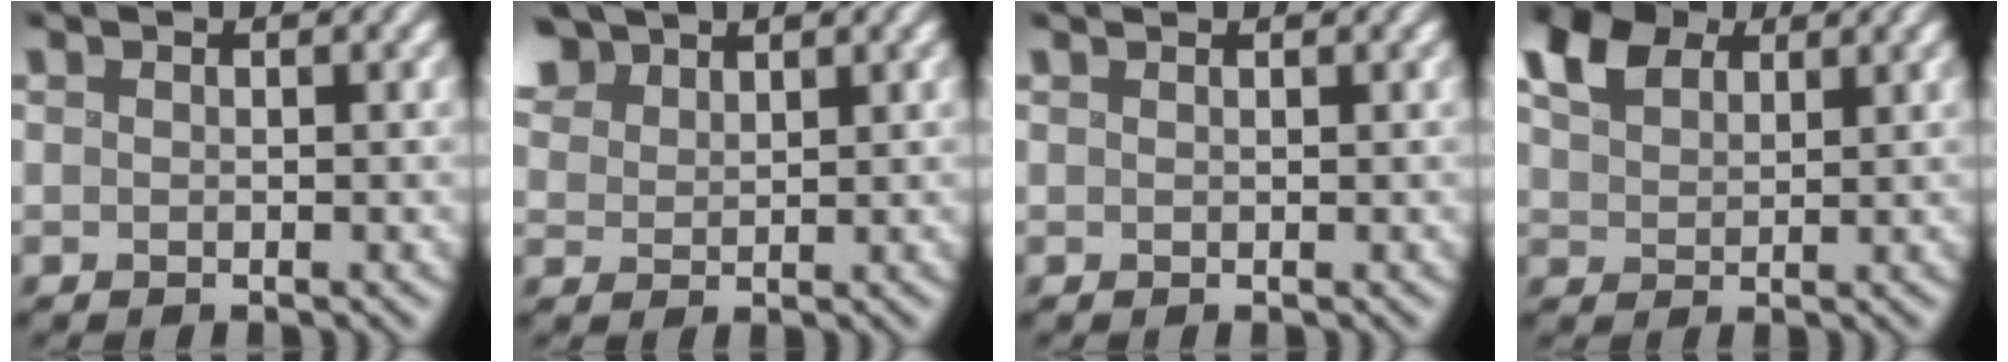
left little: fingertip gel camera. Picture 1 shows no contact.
{"total": 4.5, "force": [3.3, 2.5, 1.8], "torque": [-0.075, 0.004, 0.072]}
{"total": 0.7, "force": [0.7, -0.1, 0.0], "torque": [-0.002, 0.006, 0.017]}
{"total": 6.5, "force": [3.6, 3.9, 3.8], "torque": [-0.105, 0.023, 0.058]}